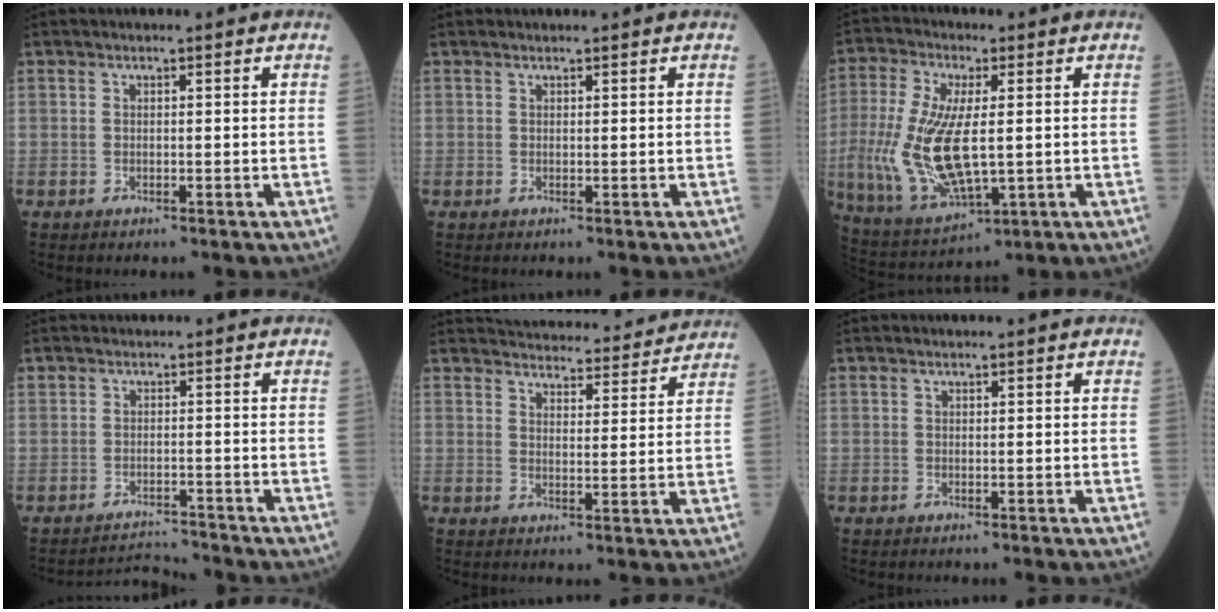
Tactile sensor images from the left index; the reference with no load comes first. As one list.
[{"total": 0.5, "force": [0.5, 0.2, -0.1], "torque": [-0.008, 0.007, 0.009]}, {"total": 13.7, "force": [-0.6, 4.9, 12.8], "torque": [-0.284, -0.011, 0.008]}, {"total": 2.7, "force": [-2.1, -0.4, -1.7], "torque": [0.024, -0.007, -0.031]}, {"total": 19.2, "force": [18.4, 3.2, 4.2], "torque": [-0.051, -0.001, 0.232]}, {"total": 0.7, "force": [0.7, -0.1, 0.1], "torque": [-0.007, 0.009, 0.014]}]